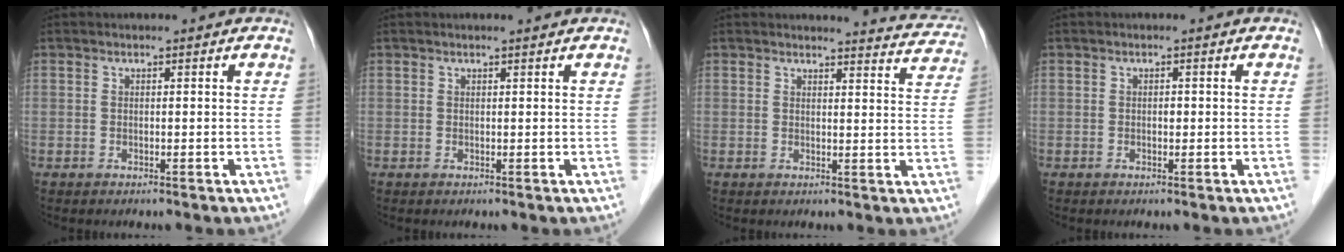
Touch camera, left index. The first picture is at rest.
{"total": 1.0, "force": [0.8, -0.1, 0.5], "torque": [-0.010, 0.006, 0.015]}
{"total": 6.4, "force": [6.4, 0.5, 0.0], "torque": [0.004, -0.026, 0.052]}
{"total": 0.7, "force": [-0.1, 0.4, 0.5], "torque": [-0.008, 0.001, -0.003]}